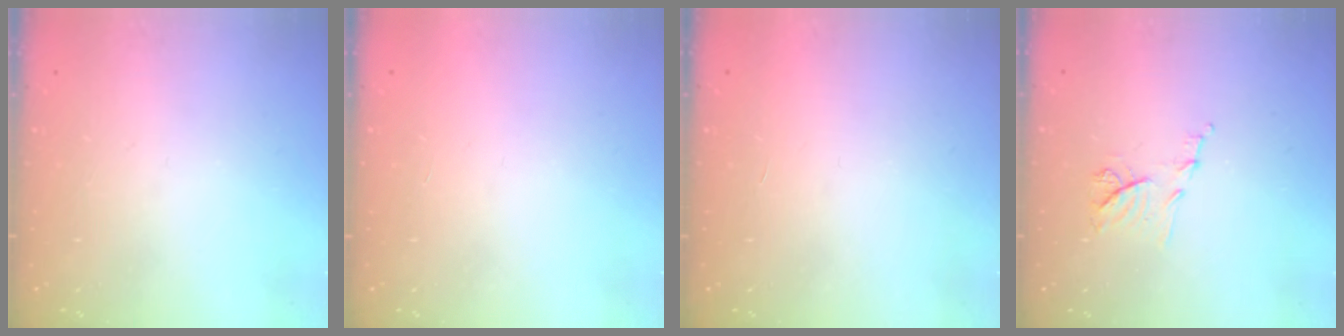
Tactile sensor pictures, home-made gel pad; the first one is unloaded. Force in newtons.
{"total": 1.7, "press": 1.7, "slide": 0.1}
{"total": 1.7, "press": 1.7, "slide": 0.1}
{"total": 7.3, "press": 7.2, "slide": 0.9}